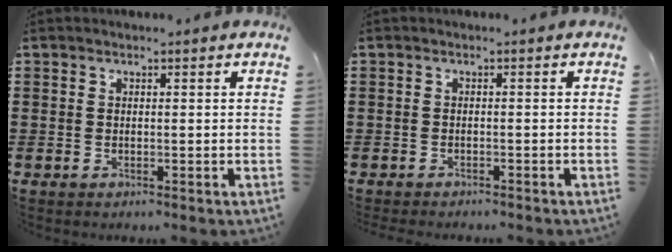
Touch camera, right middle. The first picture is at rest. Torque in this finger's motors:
{"motor_torque": [1.60, 0.00, 0.36, 0.09]}